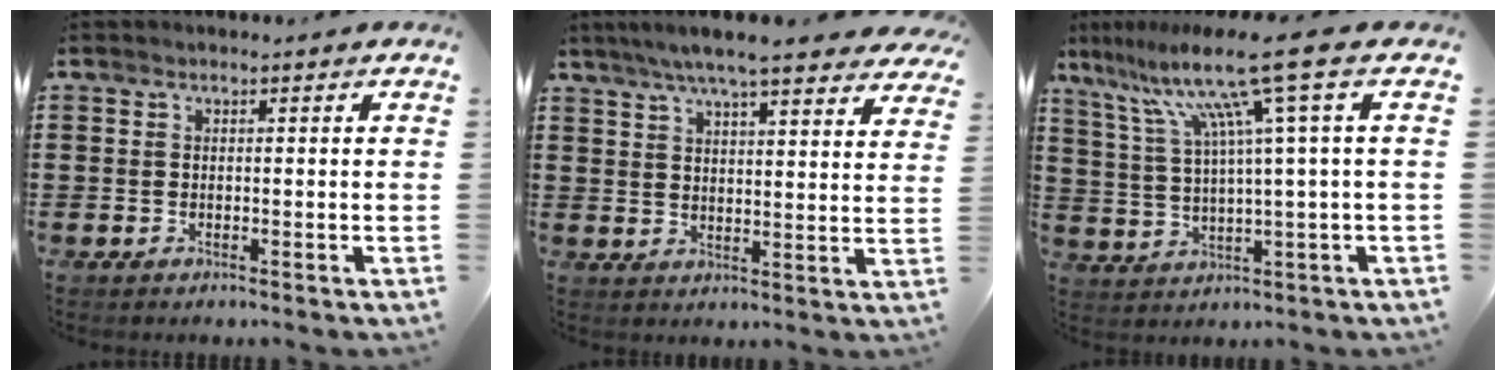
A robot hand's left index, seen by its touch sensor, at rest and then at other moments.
{"total": 7.1, "force": [6.1, 0.2, 3.5], "torque": [-0.087, -0.019, 0.108]}
{"total": 13.0, "force": [6.3, -0.8, 11.4], "torque": [-0.248, -0.024, 0.087]}